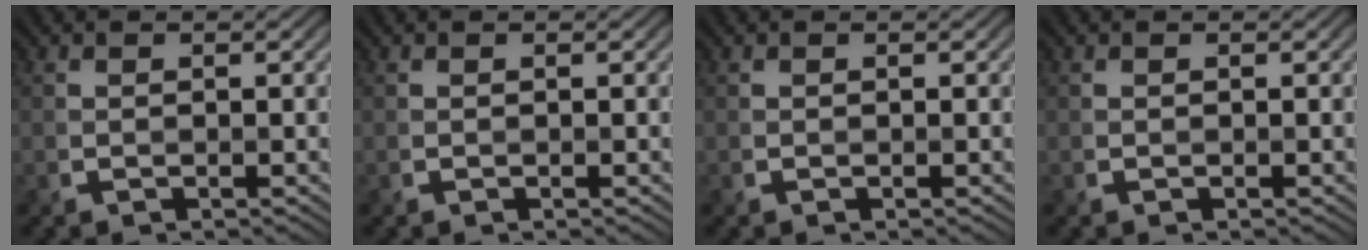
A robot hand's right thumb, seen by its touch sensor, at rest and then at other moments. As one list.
[{"total": 0.0}, {"total": 0.0}, {"total": 0.0}]